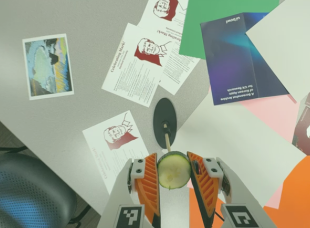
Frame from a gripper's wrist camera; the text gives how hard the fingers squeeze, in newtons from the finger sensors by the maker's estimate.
{"total": 11.3, "left": 11.4, "right": 11.2}